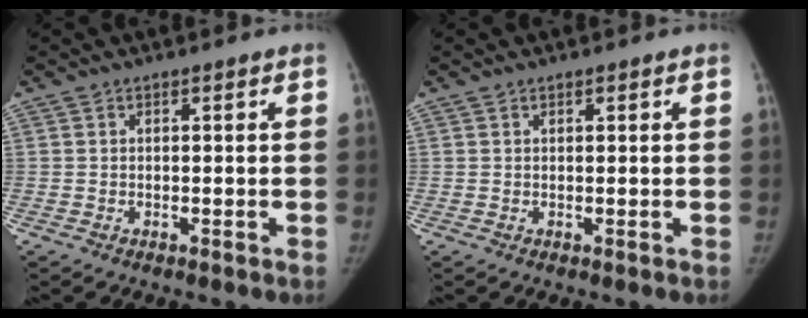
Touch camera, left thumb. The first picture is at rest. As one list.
[{"total": 0.6, "force": [0.4, 0.2, 0.4], "torque": [-0.007, -0.002, 0.007]}]